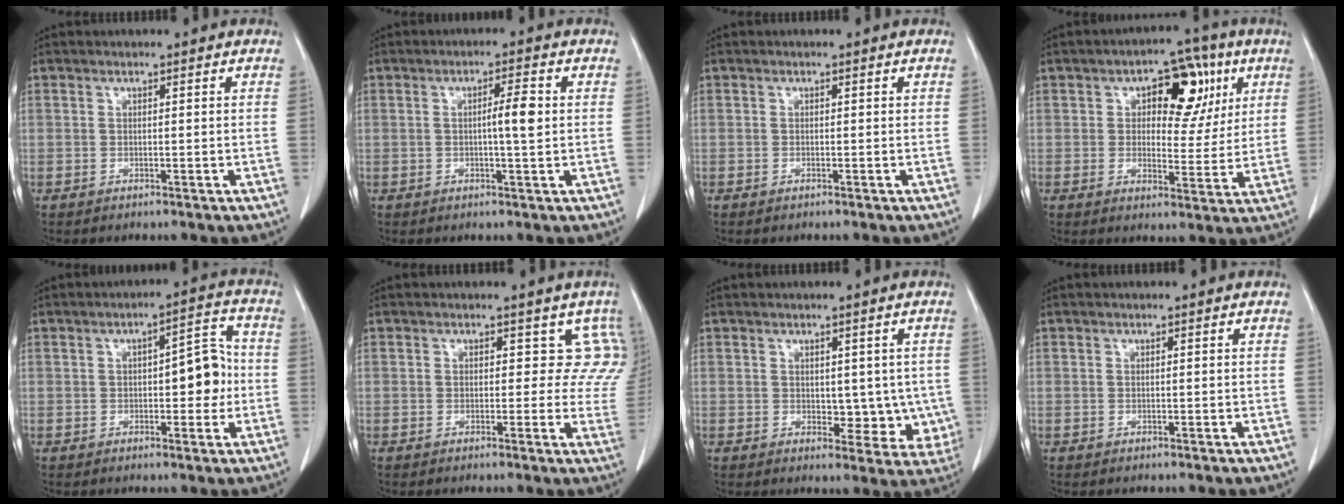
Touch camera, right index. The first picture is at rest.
{"total": 3.6, "force": [0.1, 0.1, 3.6], "torque": [-0.062, 0.000, 0.001]}
{"total": 0.0}
{"total": 10.1, "force": [3.8, 5.6, 7.5], "torque": [-0.084, 0.024, 0.051]}
{"total": 6.9, "force": [-0.4, 2.6, 6.3], "torque": [-0.078, 0.027, -0.004]}
{"total": 5.4, "force": [2.8, 3.7, 2.7], "torque": [0.006, 0.000, 0.007]}
{"total": 6.3, "force": [0.0, 3.9, 4.9], "torque": [-0.035, -0.002, 0.009]}
{"total": 0.0}